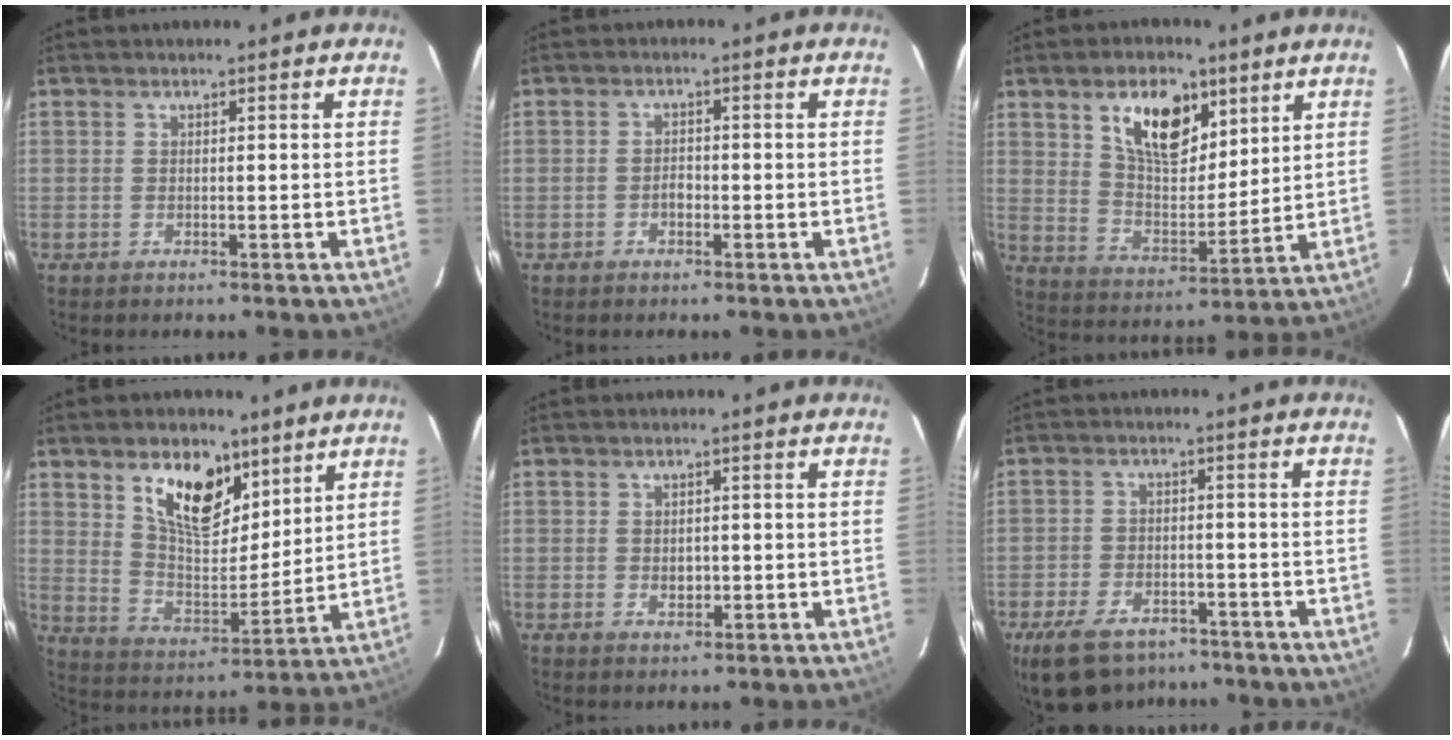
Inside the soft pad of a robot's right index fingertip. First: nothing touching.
{"total": 1.7, "force": [-0.8, 1.1, 0.9], "torque": [-0.016, 0.006, -0.014]}
{"total": 13.5, "force": [7.2, 7.0, 9.0], "torque": [-0.146, 0.008, 0.133]}
{"total": 13.8, "force": [7.9, 7.1, 8.8], "torque": [-0.145, 0.001, 0.147]}
{"total": 3.1, "force": [-0.3, 2.3, 2.0], "torque": [-0.031, 0.001, -0.001]}
{"total": 13.2, "force": [-9.5, 6.8, 6.2], "torque": [-0.151, -0.008, -0.148]}